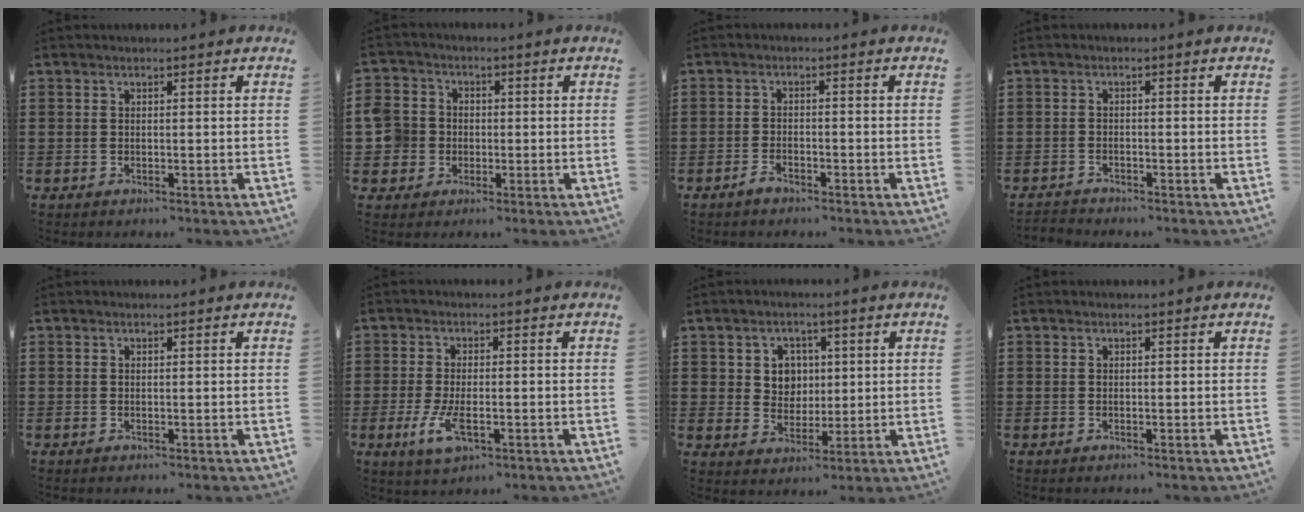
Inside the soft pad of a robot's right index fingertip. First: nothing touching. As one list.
[{"total": 5.8, "force": [-1.0, 5.5, 1.7], "torque": [-0.071, 0.008, -0.025]}, {"total": 1.7, "force": [-1.5, 0.5, 0.8], "torque": [-0.018, -0.002, -0.029]}, {"total": 1.4, "force": [-1.4, 0.2, -0.1], "torque": [-0.001, 0.002, -0.030]}, {"total": 0.0}, {"total": 5.0, "force": [-1.4, 2.0, 4.3], "torque": [-0.102, -0.010, -0.030]}, {"total": 4.9, "force": [1.2, 4.4, 1.8], "torque": [-0.046, 0.013, 0.018]}, {"total": 0.0}]